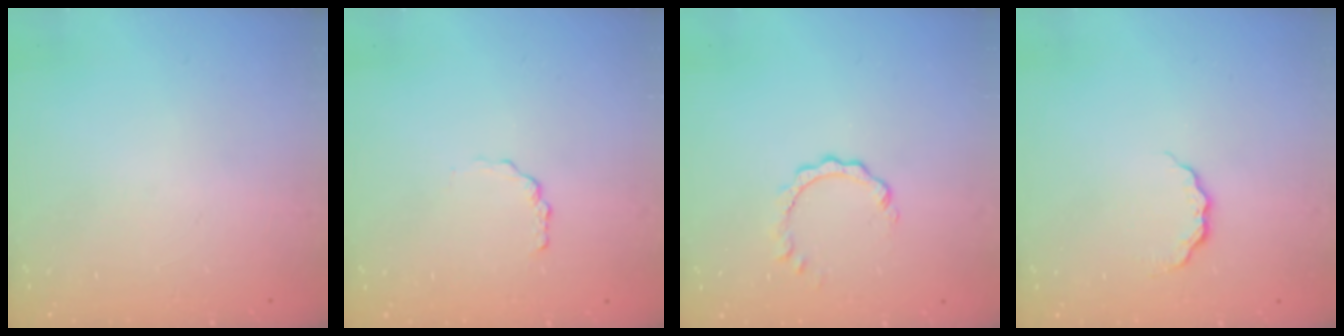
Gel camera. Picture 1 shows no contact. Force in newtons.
{"total": 1.7, "press": 1.6, "slide": 0.2}
{"total": 2.8, "press": 2.8, "slide": 0.3}
{"total": 4.8, "press": 4.7, "slide": 0.5}